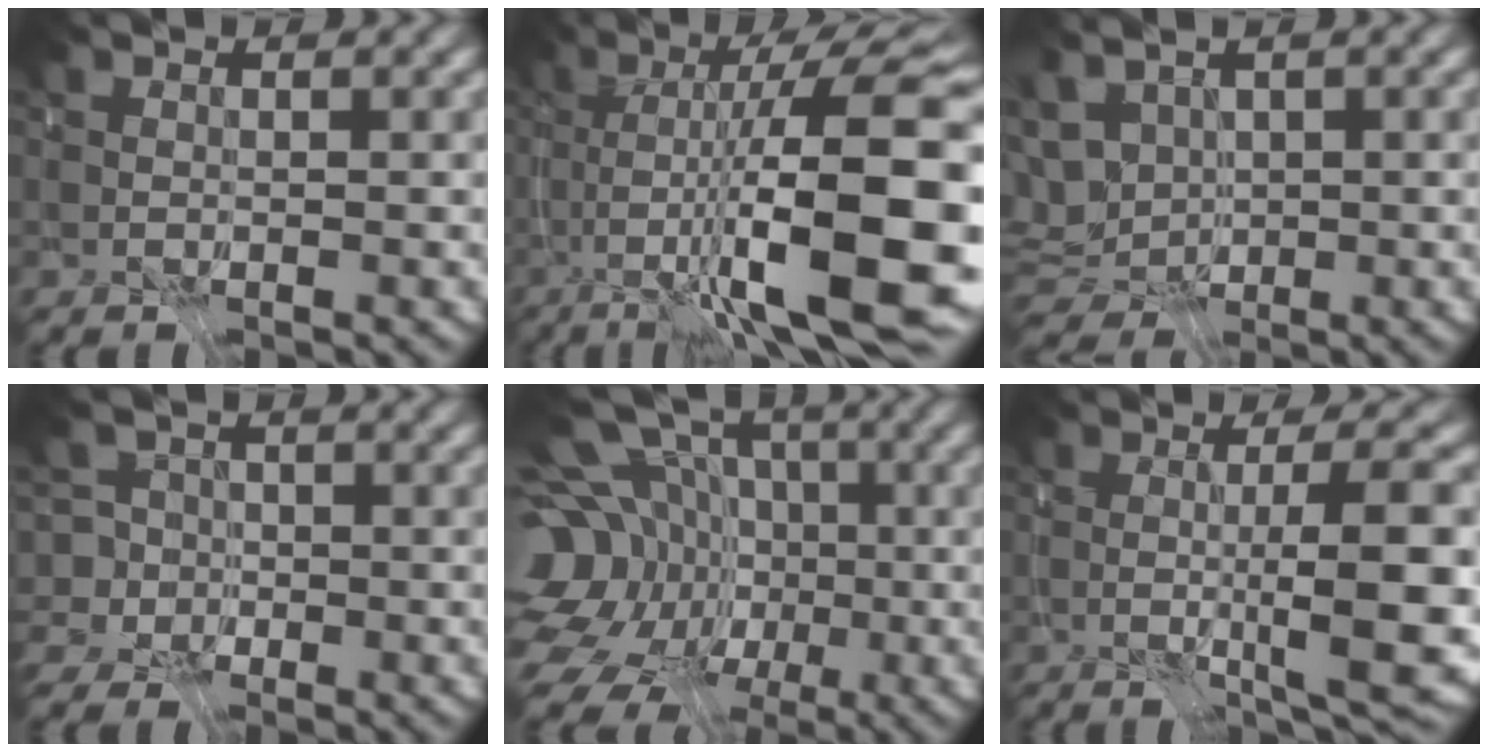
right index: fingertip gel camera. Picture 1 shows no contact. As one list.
[{"total": 13.1, "force": [-4.5, -0.2, 12.3], "torque": [-0.152, 0.005, -0.072]}, {"total": 4.3, "force": [0.0, 2.9, 3.2], "torque": [-0.051, -0.003, 0.002]}, {"total": 4.9, "force": [-0.2, 4.3, 2.3], "torque": [-0.029, 0.026, -0.058]}, {"total": 13.4, "force": [-4.5, 10.6, 7.0], "torque": [-0.144, -0.008, -0.075]}, {"total": 7.0, "force": [-1.9, -0.9, 6.6], "torque": [-0.089, -0.021, -0.023]}]